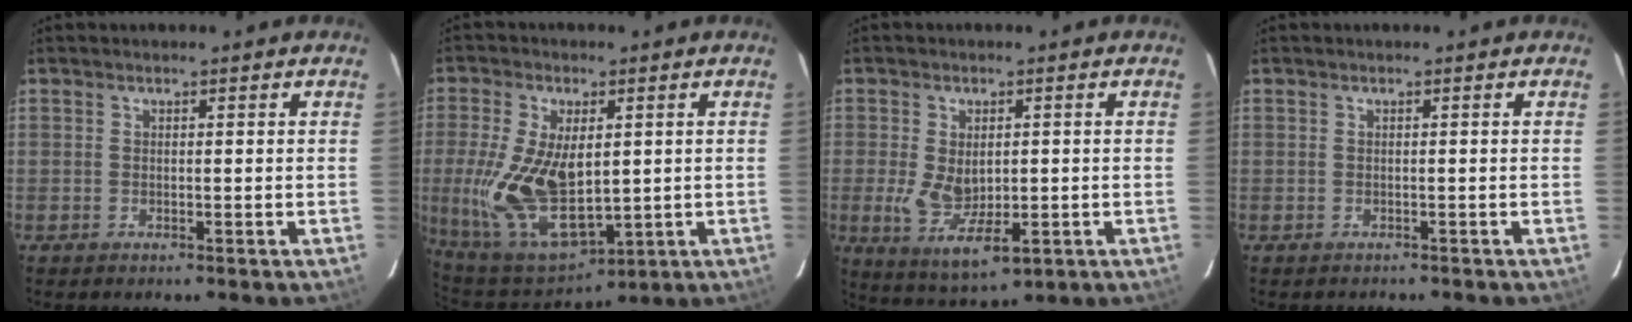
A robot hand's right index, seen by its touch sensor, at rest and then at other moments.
{"total": 18.2, "force": [-0.1, 9.8, 15.3], "torque": [-0.331, -0.019, 0.017]}
{"total": 9.2, "force": [-1.5, 4.7, 7.7], "torque": [-0.155, -0.020, -0.016]}
{"total": 1.1, "force": [-1.0, 0.3, -0.1], "torque": [0.000, 0.002, -0.011]}